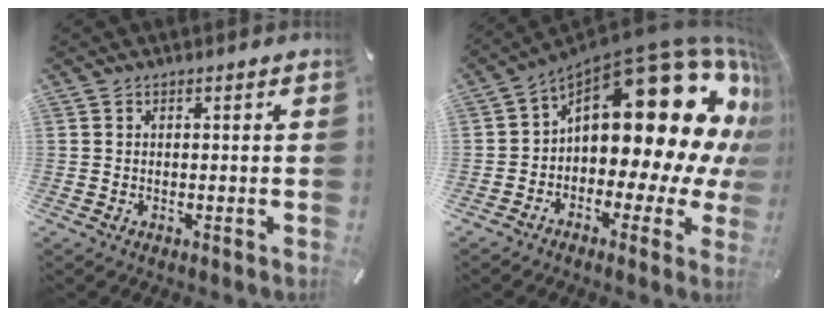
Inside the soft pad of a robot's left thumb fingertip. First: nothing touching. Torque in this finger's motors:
{"motor_torque": [1.34, 1.77, 2.17, 0.60, 0.44]}